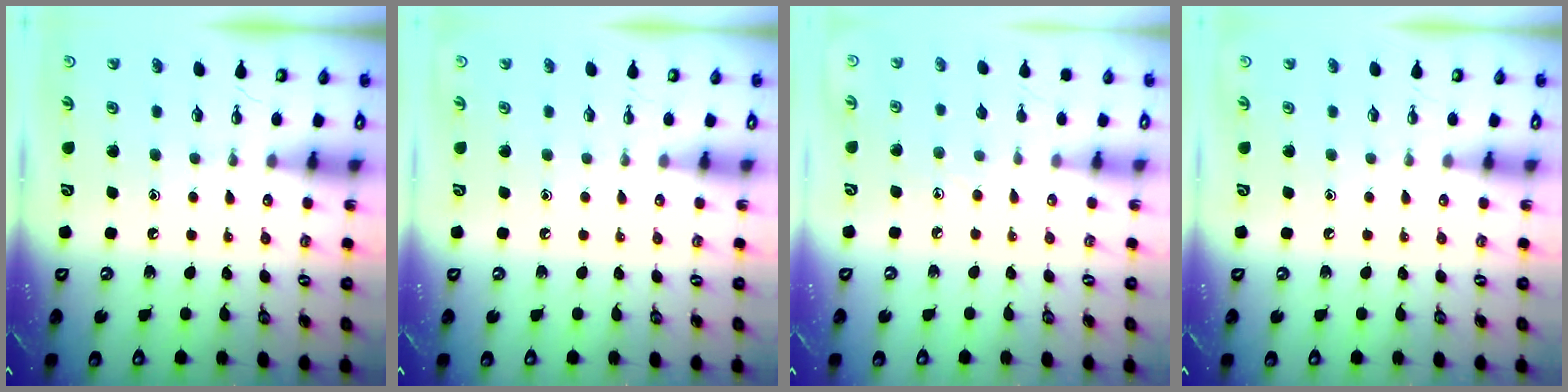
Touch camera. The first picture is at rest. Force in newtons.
{"total": 0.0}
{"total": 6.0, "press": 5.9, "slide": 0.6}
{"total": 0.0}